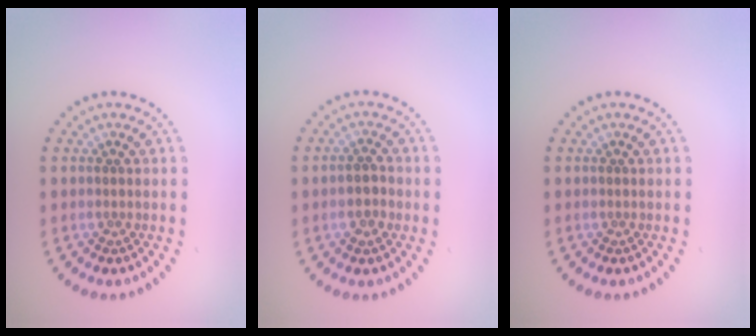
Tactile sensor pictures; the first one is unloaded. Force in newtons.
{"total": 1.7, "press": 1.7, "slide": 0.3}
{"total": 0.0}